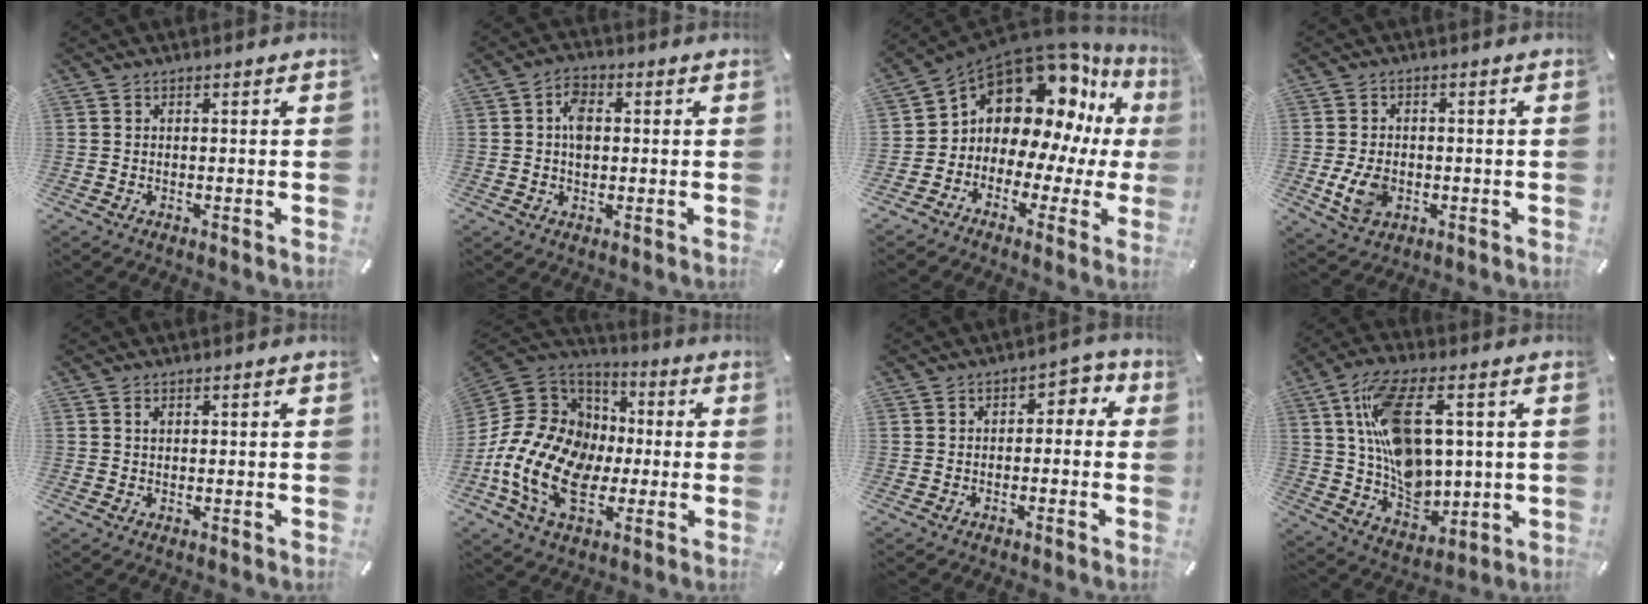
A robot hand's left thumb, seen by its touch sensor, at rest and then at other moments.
{"total": 5.4, "force": [0.6, 3.7, 3.9], "torque": [-0.062, 0.004, 0.008]}
{"total": 14.2, "force": [6.9, 10.1, 7.3], "torque": [-0.137, -0.077, 0.121]}
{"total": 7.1, "force": [-1.3, 5.3, 4.7], "torque": [-0.086, -0.002, -0.023]}
{"total": 0.9, "force": [0.3, 0.5, 0.7], "torque": [-0.017, 0.001, 0.006]}
{"total": 18.8, "force": [-4.7, 14.6, 10.9], "torque": [-0.235, 0.013, -0.080]}
{"total": 3.6, "force": [-0.9, 2.5, 2.5], "torque": [-0.037, 0.013, -0.026]}
{"total": 16.5, "force": [3.9, 10.4, 12.2], "torque": [-0.213, 0.000, 0.077]}